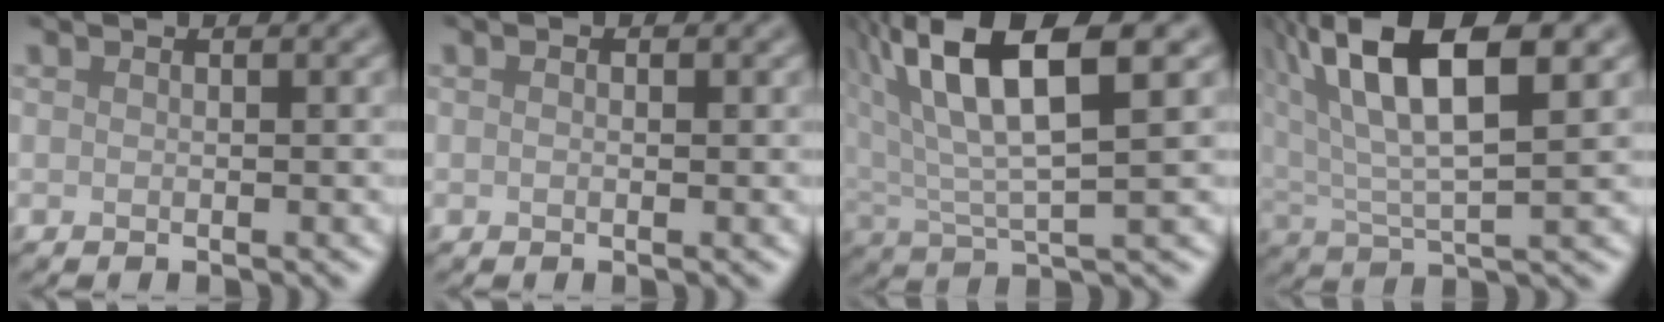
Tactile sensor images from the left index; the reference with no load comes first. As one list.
[{"total": 0.9, "force": [0.3, 0.5, 0.7], "torque": [-0.006, -0.006, 0.002]}, {"total": 11.5, "force": [5.5, 3.5, 9.5], "torque": [-0.203, 0.026, 0.098]}, {"total": 12.9, "force": [6.1, 4.6, 10.4], "torque": [-0.204, 0.025, 0.098]}]